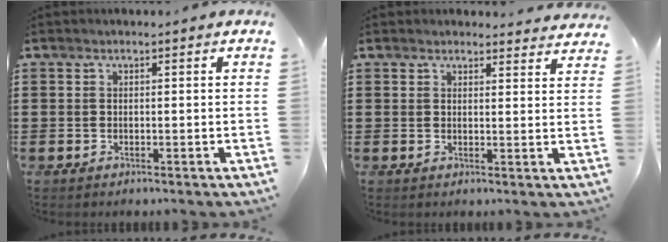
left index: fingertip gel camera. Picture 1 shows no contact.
{"total": 2.4, "force": [2.4, 0.2, 0.2], "torque": [-0.002, -0.010, 0.045]}